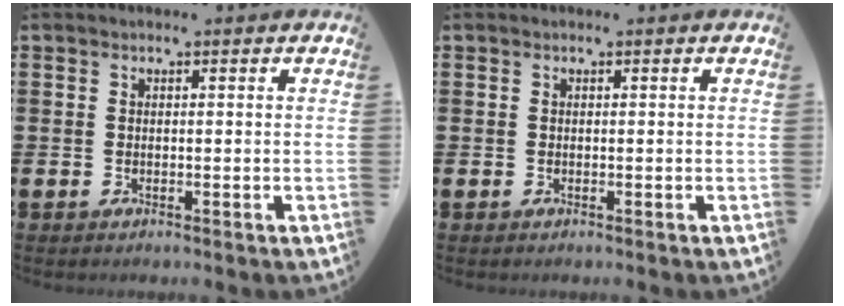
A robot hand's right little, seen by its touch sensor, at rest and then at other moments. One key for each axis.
{"total": 0.0}